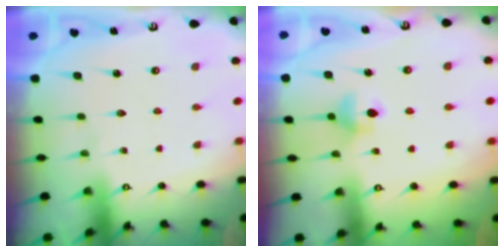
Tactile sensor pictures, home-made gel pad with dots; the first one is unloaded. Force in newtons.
{"total": 5.4, "press": 5.3, "slide": 0.9}